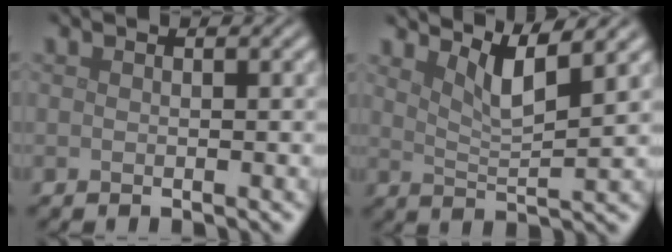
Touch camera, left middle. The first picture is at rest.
{"total": 4.1, "force": [2.8, 0.7, 2.8], "torque": [-0.050, -0.002, 0.050]}